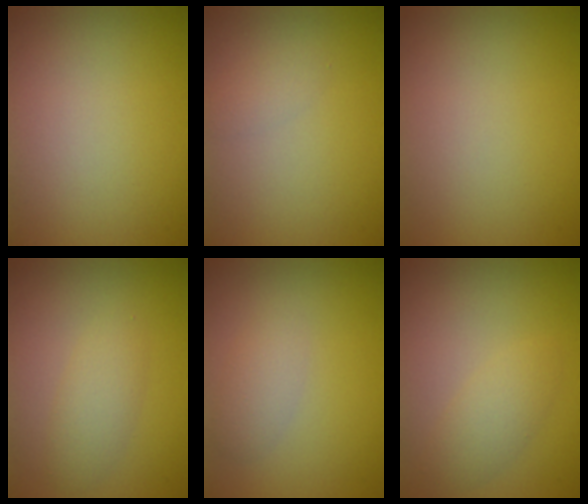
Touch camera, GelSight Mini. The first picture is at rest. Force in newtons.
{"total": 1.0, "press": 1.0, "slide": 0.1}
{"total": 0.0}
{"total": 2.2, "press": 2.2, "slide": 0.2}
{"total": 1.7, "press": 1.7, "slide": 0.0}
{"total": 2.2, "press": 2.2, "slide": 0.1}